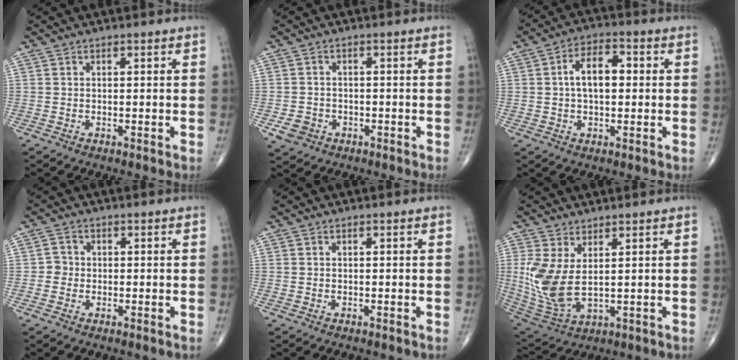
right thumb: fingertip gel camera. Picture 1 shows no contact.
{"total": 3.8, "force": [-1.5, 3.2, 1.3], "torque": [-0.018, 0.007, -0.020]}
{"total": 7.8, "force": [0.7, 4.3, 6.4], "torque": [-0.101, 0.019, 0.004]}
{"total": 2.1, "force": [-0.4, 2.0, 0.6], "torque": [0.004, 0.008, -0.012]}
{"total": 0.0}
{"total": 10.7, "force": [1.8, 5.1, 9.2], "torque": [-0.212, -0.019, 0.053]}